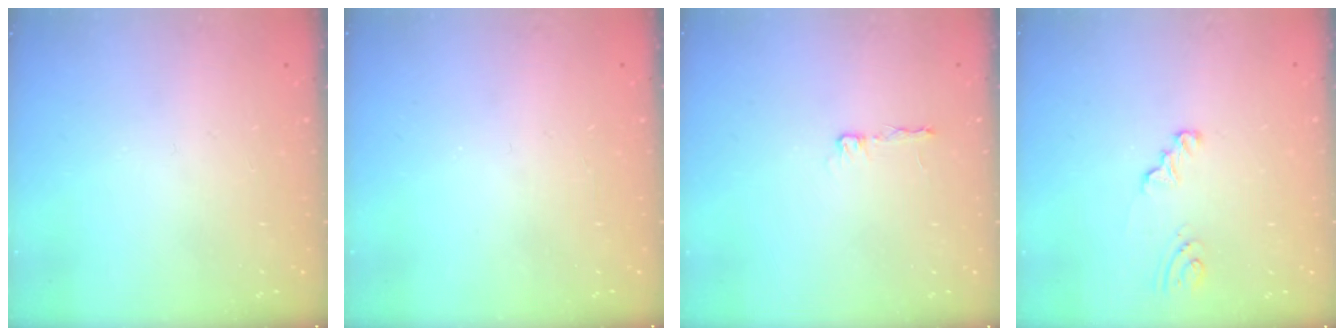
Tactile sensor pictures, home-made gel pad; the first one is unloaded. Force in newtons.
{"total": 0.0}
{"total": 4.0, "press": 3.9, "slide": 0.3}
{"total": 2.5, "press": 2.5, "slide": 0.3}